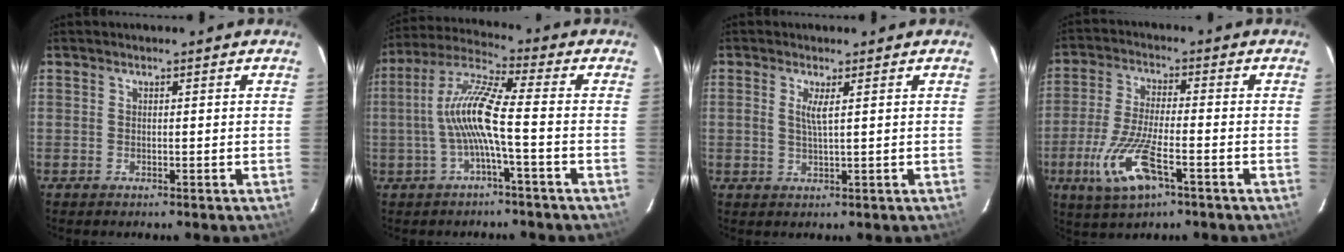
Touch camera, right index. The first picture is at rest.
{"total": 9.8, "force": [-2.0, 0.3, 9.6], "torque": [-0.205, 0.014, -0.037]}
{"total": 2.1, "force": [0.6, 0.1, 2.0], "torque": [-0.040, -0.001, 0.011]}
{"total": 11.5, "force": [-5.2, 3.4, 9.7], "torque": [-0.213, -0.016, -0.098]}